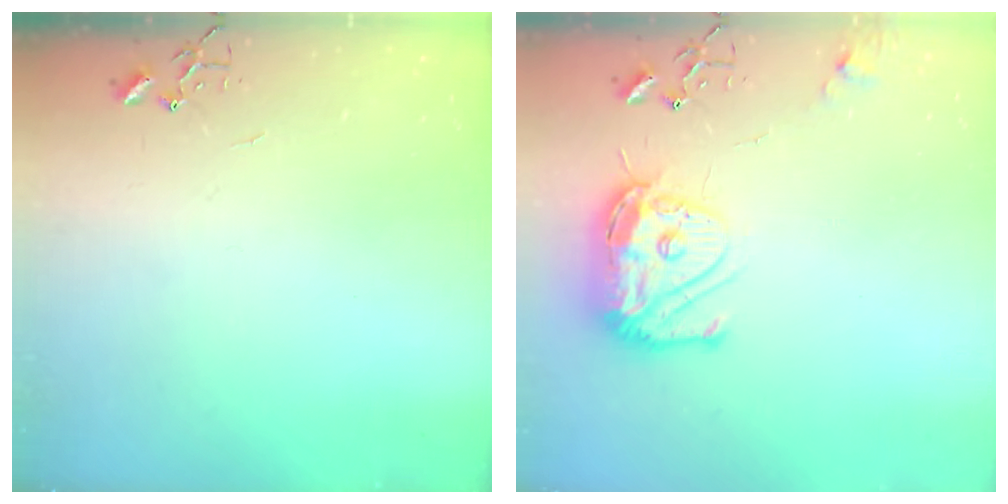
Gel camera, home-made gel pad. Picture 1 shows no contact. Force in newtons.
{"total": 16.6, "press": 16.5, "slide": 1.6}